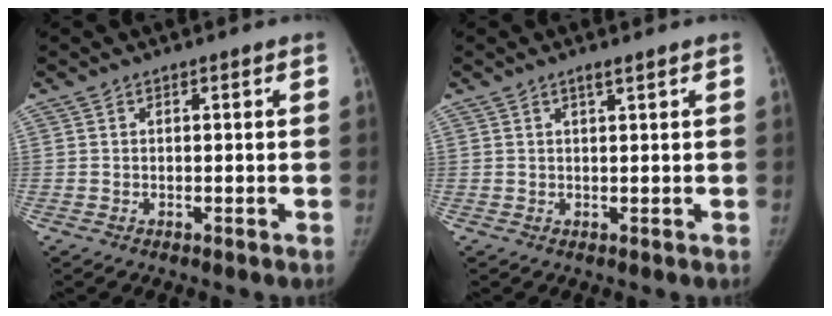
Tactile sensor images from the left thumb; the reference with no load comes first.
{"total": 1.3, "force": [0.9, 0.1, 1.0], "torque": [-0.016, -0.004, 0.016]}